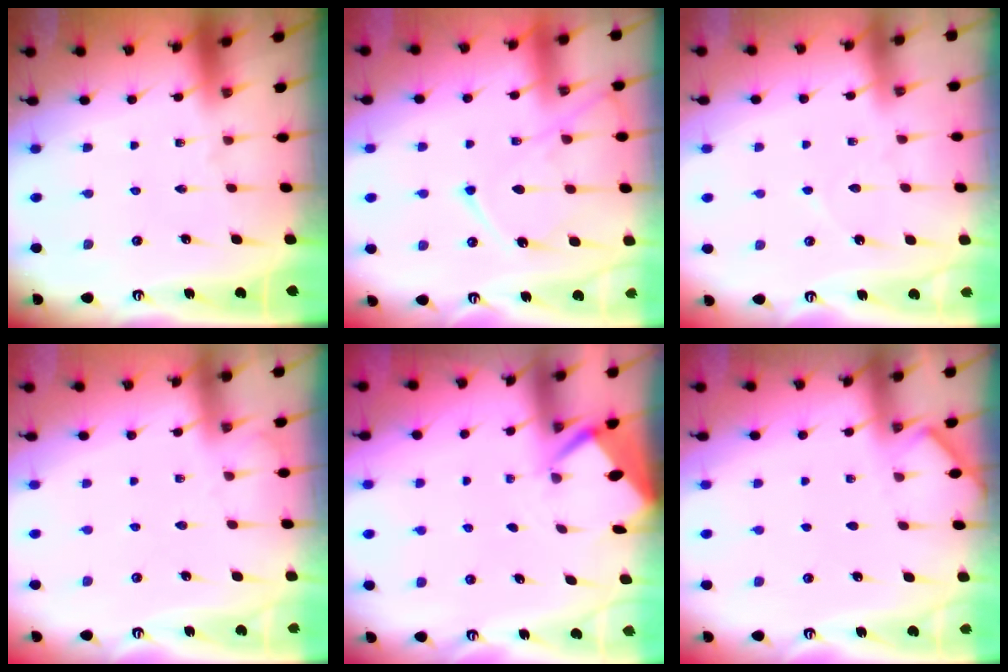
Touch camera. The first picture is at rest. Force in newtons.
{"total": 11.4, "press": 11.4, "slide": 1.3}
{"total": 3.8, "press": 3.7, "slide": 0.5}
{"total": 3.0, "press": 3.0, "slide": 0.5}
{"total": 2.7, "press": 2.6, "slide": 0.4}
{"total": 2.8, "press": 2.8, "slide": 0.4}